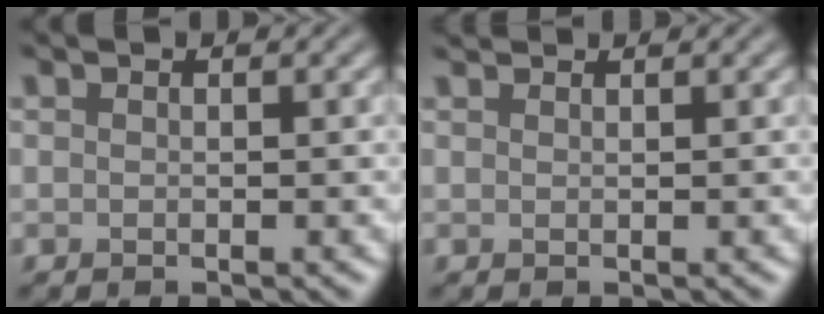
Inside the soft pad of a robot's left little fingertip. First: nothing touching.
{"total": 1.3, "force": [1.3, 0.1, 0.3], "torque": [-0.010, -0.001, 0.016]}